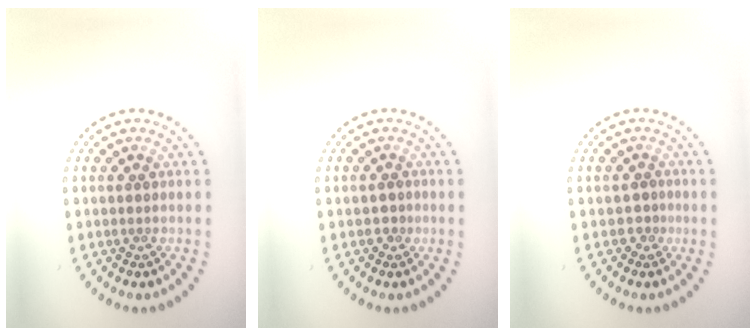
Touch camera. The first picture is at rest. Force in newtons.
{"total": 0.9, "press": 0.8, "slide": 0.3}
{"total": 0.9, "press": 0.7, "slide": 0.6}